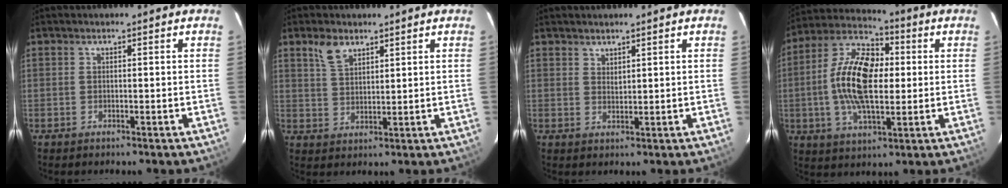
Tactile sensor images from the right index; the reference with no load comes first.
{"total": 4.9, "force": [3.3, 2.6, 2.6], "torque": [-0.049, 0.007, 0.066]}
{"total": 1.7, "force": [1.5, 0.5, 0.3], "torque": [-0.001, 0.001, 0.028]}
{"total": 16.3, "force": [0.5, 8.2, 14.2], "torque": [-0.275, 0.015, -0.003]}